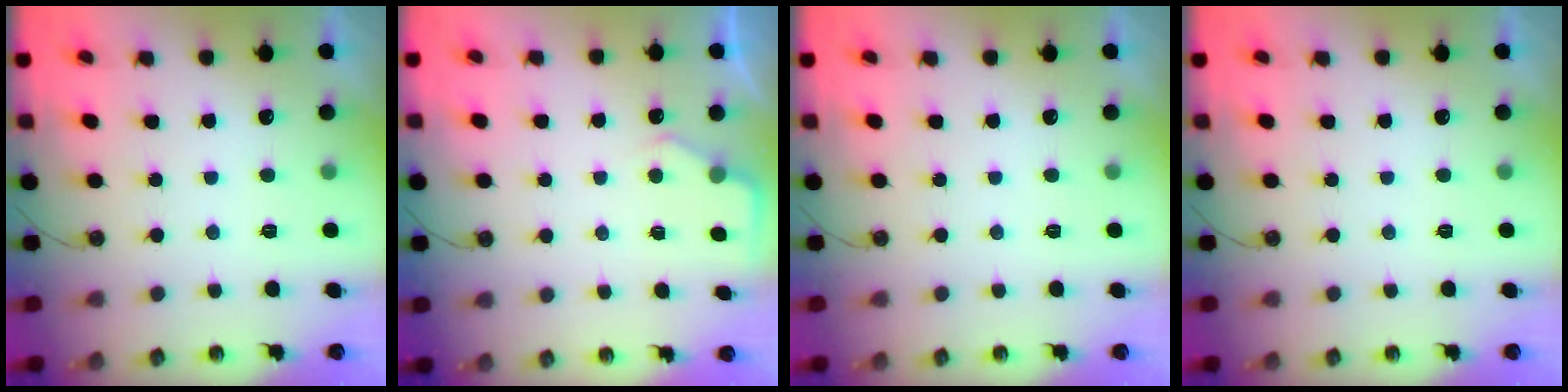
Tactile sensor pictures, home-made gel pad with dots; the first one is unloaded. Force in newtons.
{"total": 3.3, "press": 3.3, "slide": 0.4}
{"total": 0.0}
{"total": 0.0}